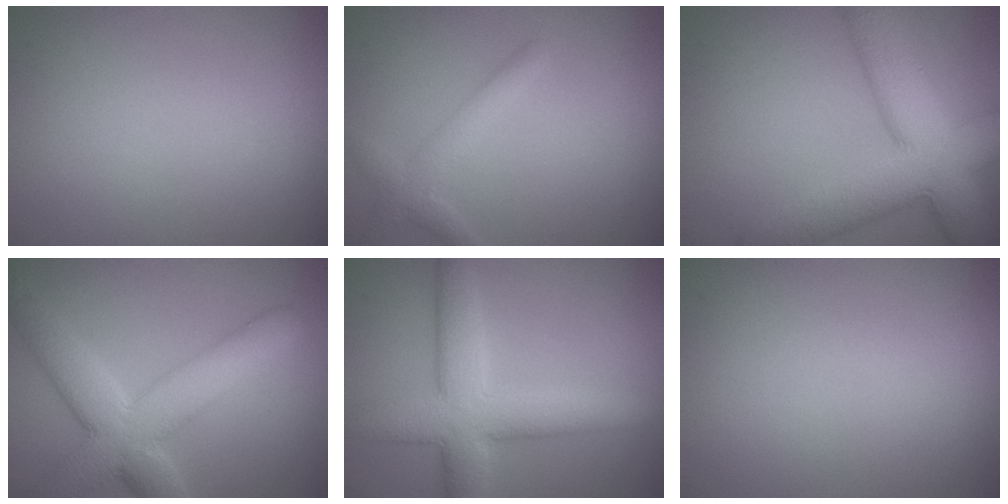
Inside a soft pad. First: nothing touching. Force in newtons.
{"total": 2.3, "press": 2.3, "slide": 0.0}
{"total": 10.8, "press": 10.7, "slide": 0.8}
{"total": 8.0, "press": 8.0, "slide": 0.5}
{"total": 6.9, "press": 6.9, "slide": 0.5}
{"total": 0.0}